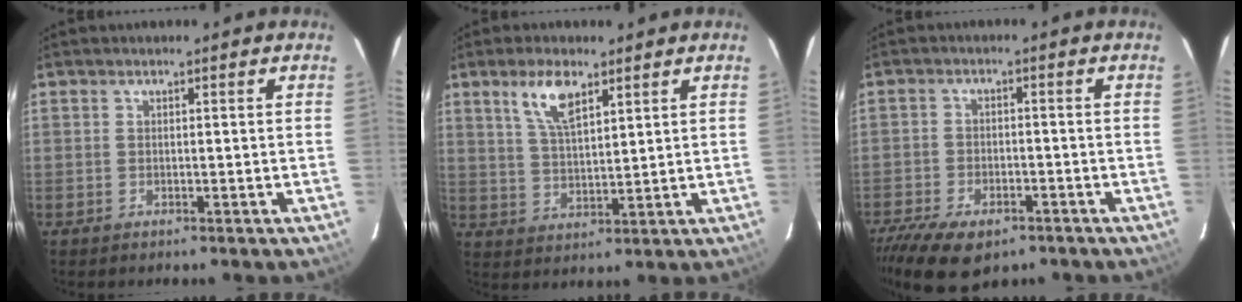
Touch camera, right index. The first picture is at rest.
{"total": 7.4, "force": [4.4, 2.8, 5.2], "torque": [-0.099, 0.006, 0.089]}
{"total": 13.2, "force": [-9.1, 6.3, 7.2], "torque": [-0.171, -0.029, -0.147]}